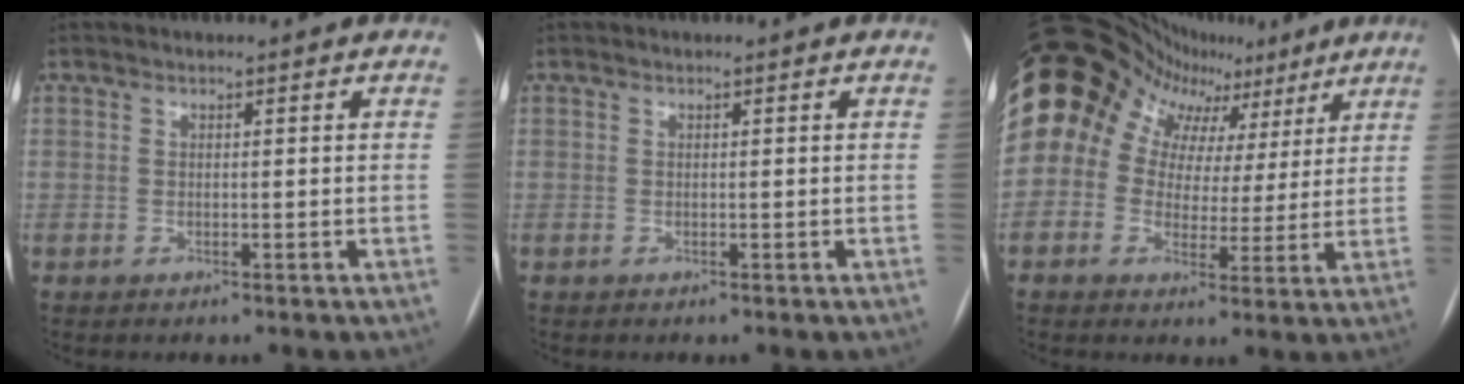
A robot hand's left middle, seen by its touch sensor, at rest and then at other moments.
{"total": 0.0}
{"total": 19.5, "force": [9.0, 14.9, 8.7], "torque": [-0.170, 0.089, 0.137]}